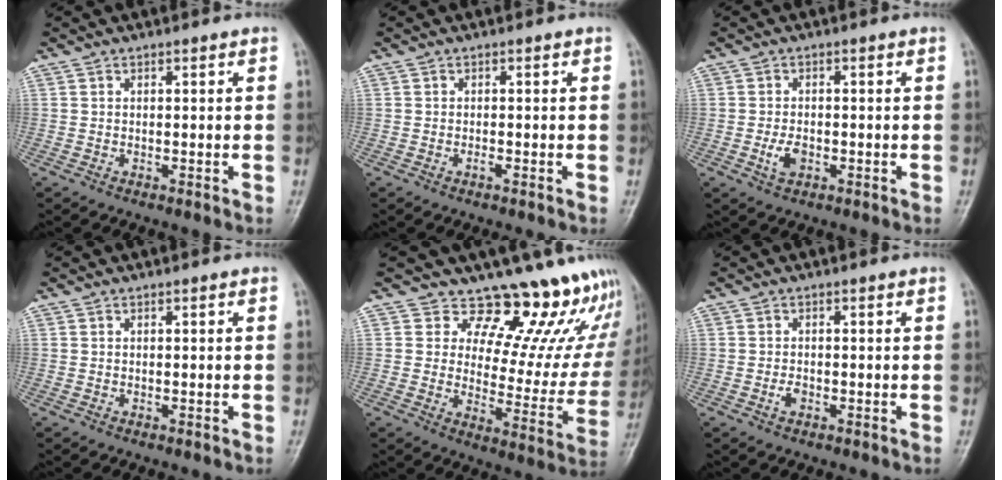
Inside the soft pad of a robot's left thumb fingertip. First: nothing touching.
{"total": 0.5, "force": [-0.3, 0.1, 0.4], "torque": [-0.008, 0.000, -0.005]}
{"total": 3.0, "force": [-0.9, 1.9, 2.2], "torque": [-0.042, 0.000, -0.014]}
{"total": 0.0}
{"total": 18.3, "force": [16.1, 6.8, 5.4], "torque": [-0.005, -0.135, 0.190]}
{"total": 1.4, "force": [-0.6, 0.9, 1.0], "torque": [-0.018, 0.001, -0.011]}